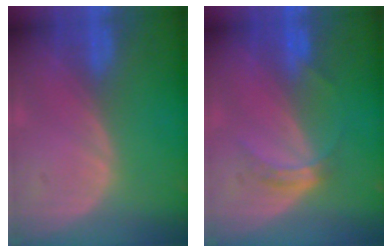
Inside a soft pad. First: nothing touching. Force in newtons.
{"total": 3.2, "press": 2.9, "slide": 1.3}